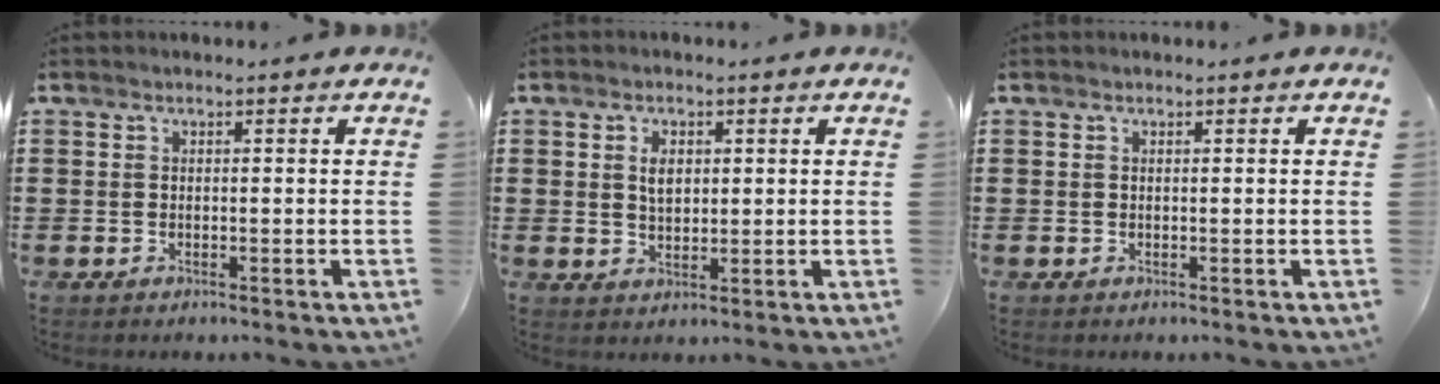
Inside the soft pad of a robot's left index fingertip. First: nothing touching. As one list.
[{"total": 3.0, "force": [0.9, 1.7, 2.2], "torque": [-0.041, 0.005, 0.013]}, {"total": 0.0}]